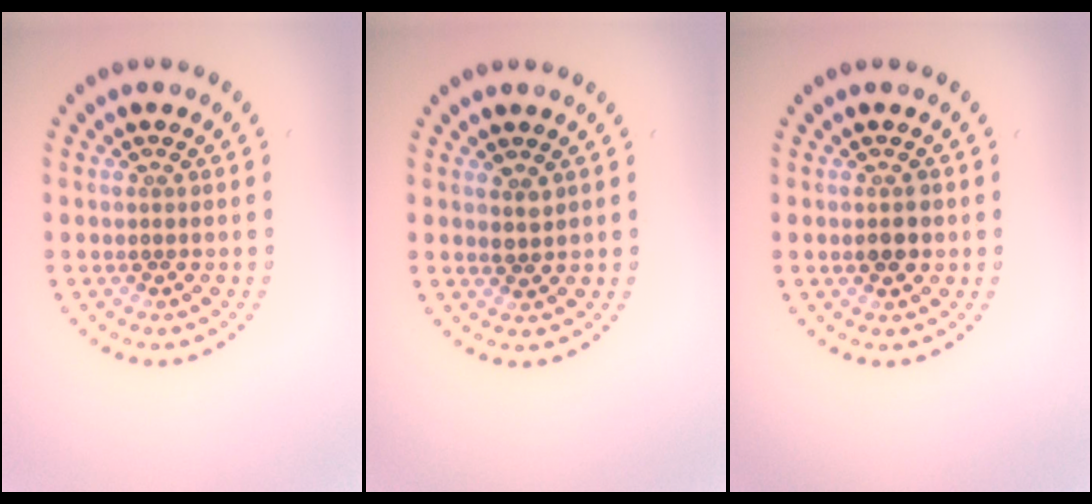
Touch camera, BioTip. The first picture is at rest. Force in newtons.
{"total": 0.9, "press": 0.8, "slide": 0.4}
{"total": 1.7, "press": 1.7, "slide": 0.1}